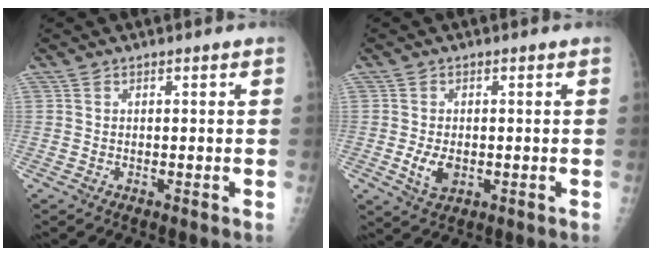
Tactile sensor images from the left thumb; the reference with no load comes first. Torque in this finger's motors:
{"motor_torque": [-0.29, 0.34, 0.39, 0.01, 0.04]}